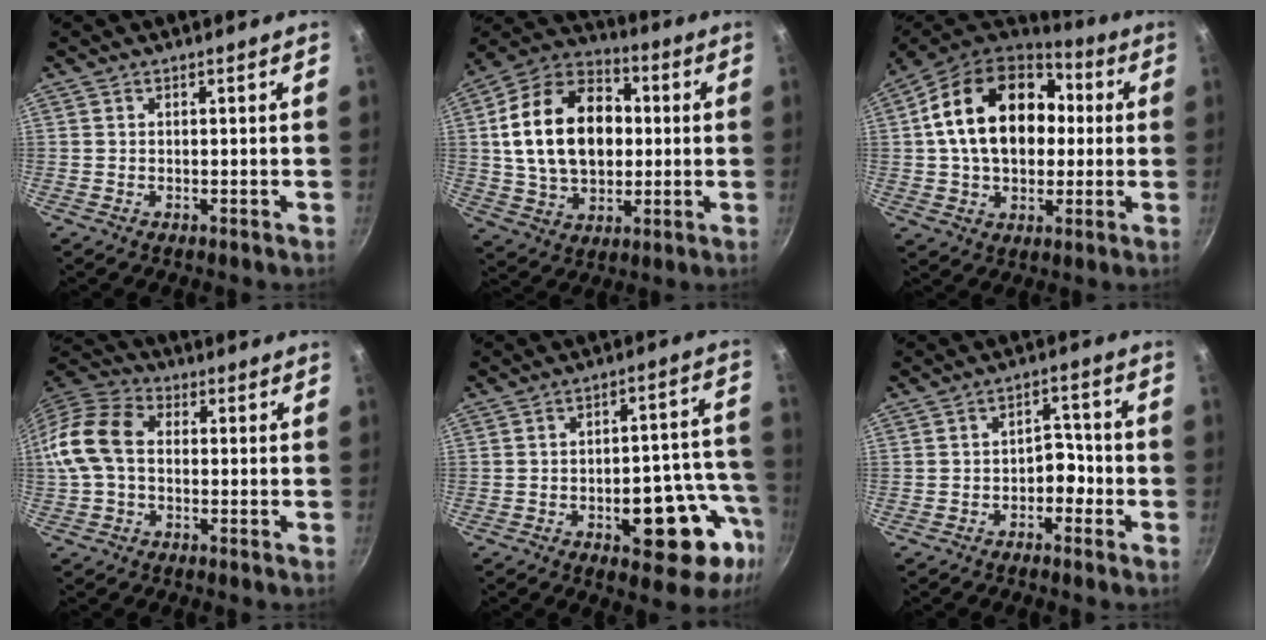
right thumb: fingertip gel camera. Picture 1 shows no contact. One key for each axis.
{"total": 21.4, "fx": 1.8, "fy": 15.0, "fz": 15.1, "tx": -0.235, "ty": 0.025, "tz": 0.026}
{"total": 21.8, "fx": 3.2, "fy": 15.3, "fz": 15.1, "tx": -0.230, "ty": 0.030, "tz": 0.047}
{"total": 12.0, "fx": 0.0, "fy": 8.4, "fz": 8.6, "tx": -0.153, "ty": 0.033, "tz": -0.019}
{"total": 17.1, "fx": -6.3, "fy": 8.0, "fz": 13.7, "tx": -0.123, "ty": 0.042, "tz": -0.079}
{"total": 4.3, "fx": -2.0, "fy": 2.8, "fz": 2.6, "tx": -0.001, "ty": 0.032, "tz": -0.033}